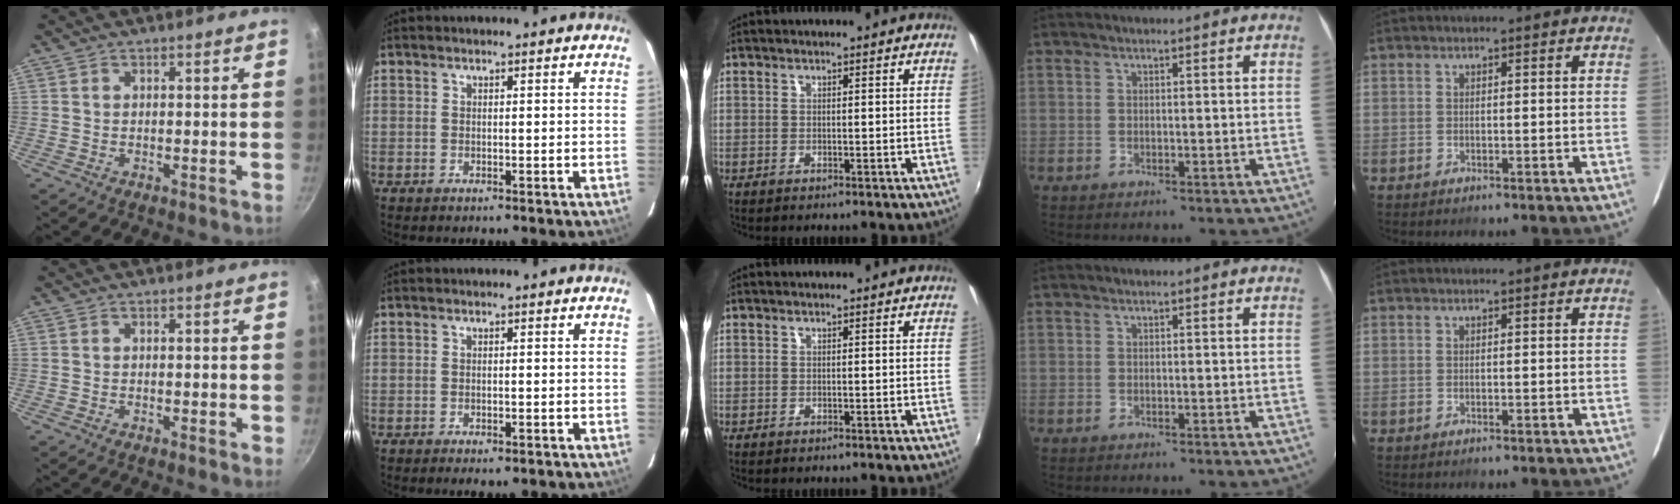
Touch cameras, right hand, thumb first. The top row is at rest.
{"thumb": {"total": 0.5, "force": [0.1, 0.2, 0.5], "torque": [-0.005, -0.002, 0.000]}, "index": {"total": 2.2, "force": [-1.7, 0.7, 1.2], "torque": [-0.024, -0.008, -0.026]}}